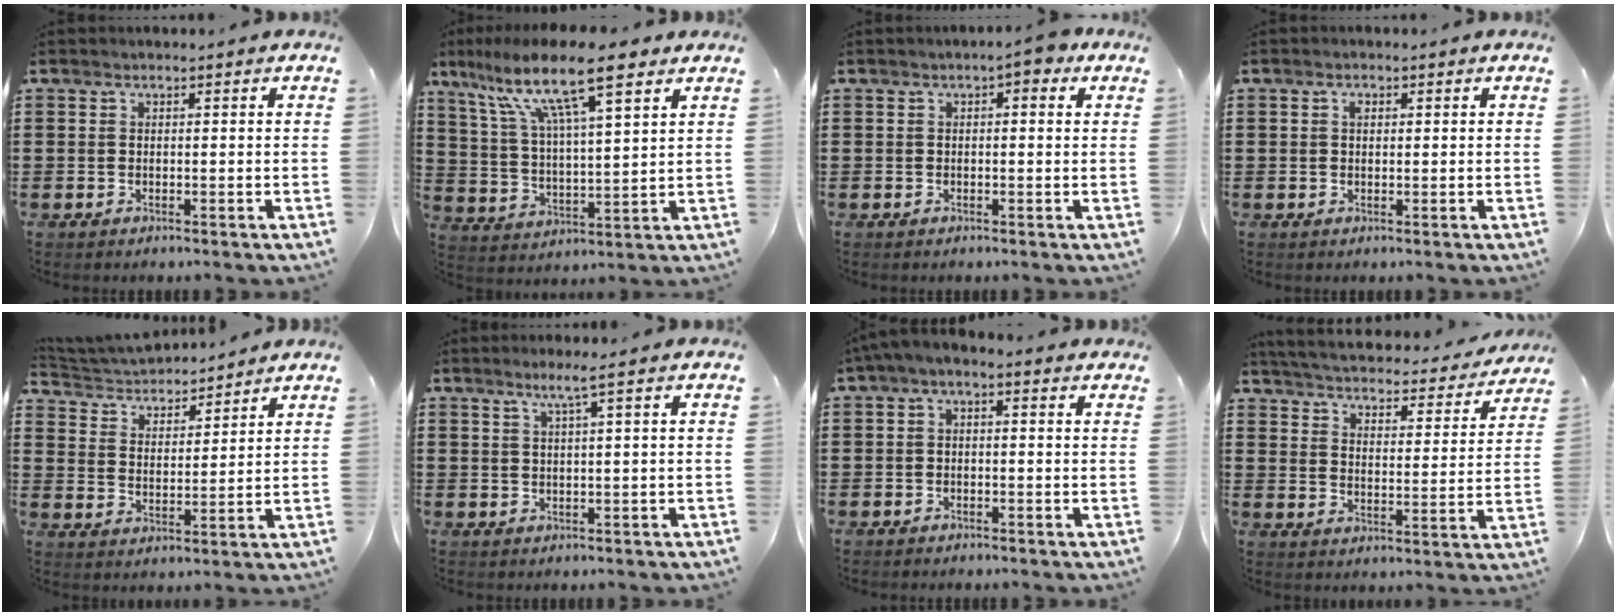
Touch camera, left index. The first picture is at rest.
{"total": 13.0, "force": [8.9, 2.3, 9.2], "torque": [-0.194, -0.024, 0.149]}
{"total": 2.5, "force": [0.8, 0.8, 2.2], "torque": [-0.038, 0.004, 0.010]}
{"total": 1.1, "force": [0.5, 0.7, 0.7], "torque": [-0.016, 0.006, 0.008]}
{"total": 3.9, "force": [3.9, 0.7, 0.1], "torque": [-0.024, -0.022, 0.064]}
{"total": 2.5, "force": [1.3, -0.5, 2.0], "torque": [-0.041, -0.003, 0.021]}
{"total": 1.7, "force": [-1.3, 0.3, 1.0], "torque": [-0.025, -0.002, -0.030]}
{"total": 3.5, "force": [3.5, 0.0, 0.4], "torque": [-0.029, -0.033, 0.051]}